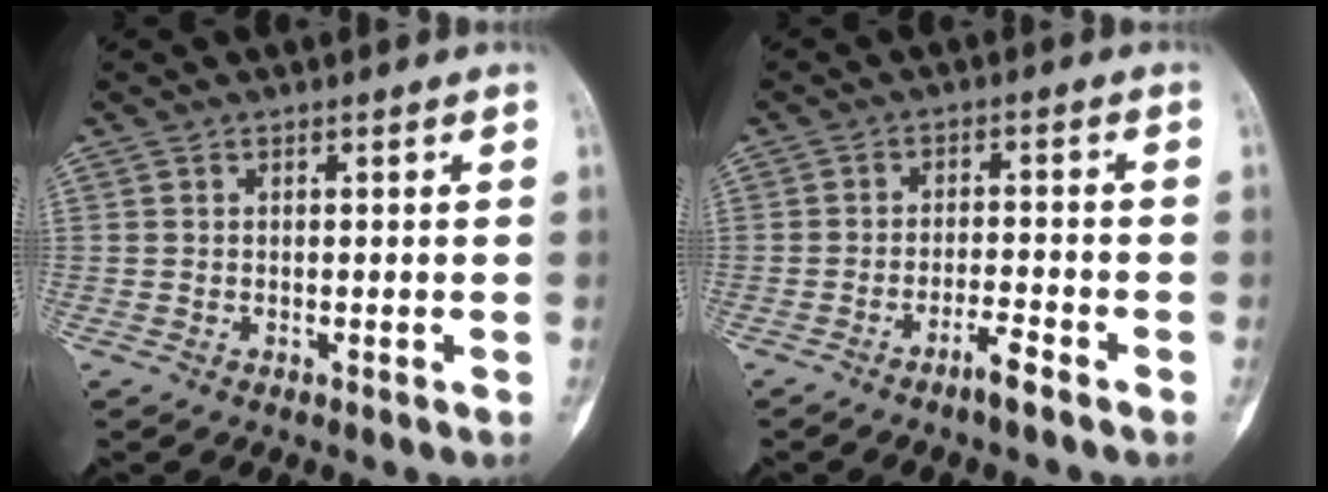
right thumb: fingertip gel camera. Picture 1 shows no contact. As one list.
[{"total": 3.6, "force": [-2.7, 0.3, 2.4], "torque": [-0.045, 0.018, -0.052]}]